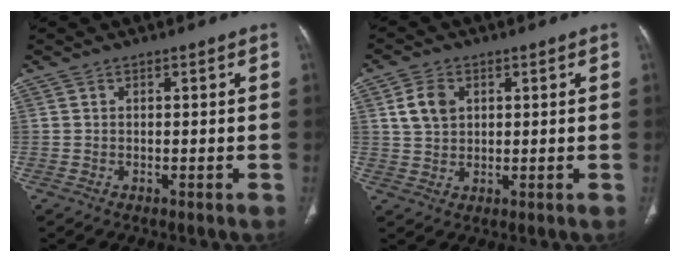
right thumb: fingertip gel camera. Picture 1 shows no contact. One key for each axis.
{"total": 5.3, "fx": 1.7, "fy": 3.9, "fz": 3.1, "tx": -0.049, "ty": -0.003, "tz": 0.033}